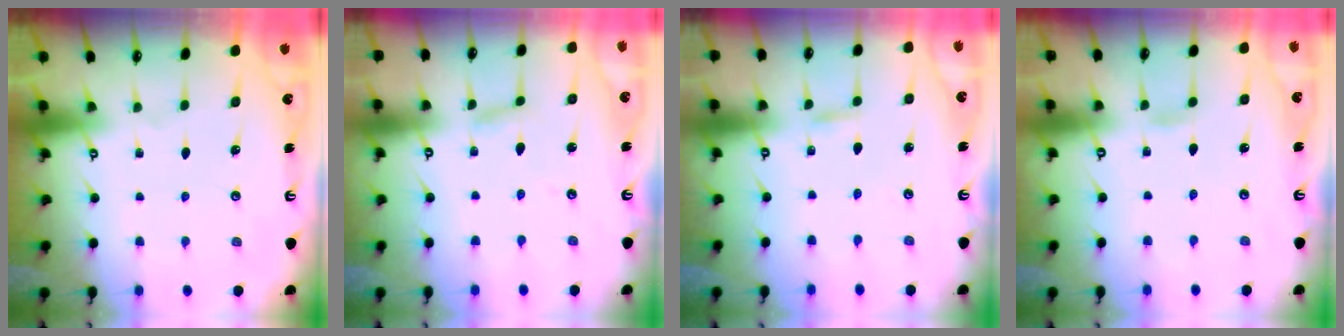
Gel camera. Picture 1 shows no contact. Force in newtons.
{"total": 2.4, "press": 2.4, "slide": 0.2}
{"total": 1.4, "press": 1.4, "slide": 0.0}
{"total": 2.8, "press": 2.8, "slide": 0.2}